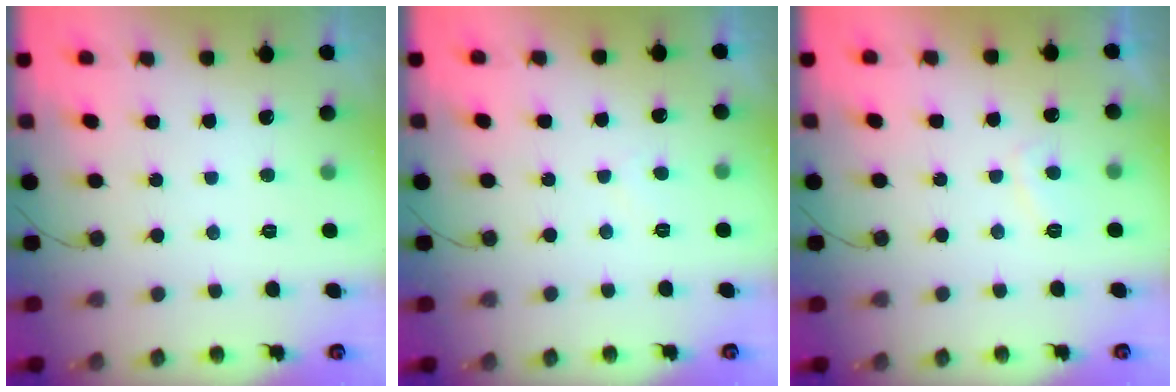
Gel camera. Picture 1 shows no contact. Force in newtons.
{"total": 2.0, "press": 2.0, "slide": 0.5}
{"total": 3.4, "press": 3.3, "slide": 1.0}